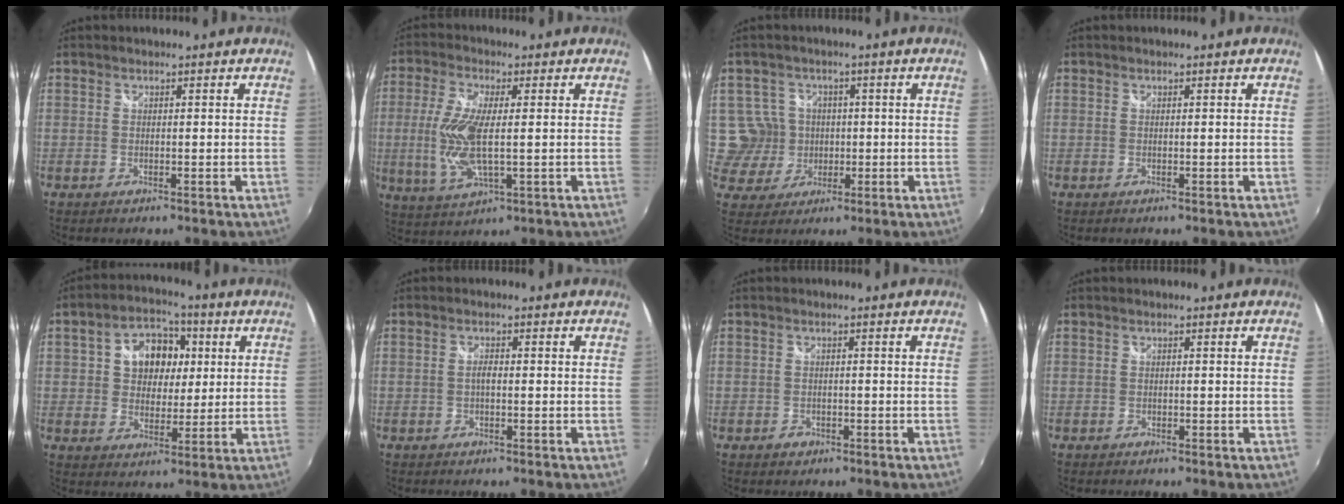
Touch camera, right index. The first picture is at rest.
{"total": 11.0, "force": [-0.3, 3.5, 10.4], "torque": [-0.220, -0.008, -0.002]}
{"total": 6.9, "force": [0.1, 6.9, 0.7], "torque": [-0.032, 0.018, 0.010]}
{"total": 0.0}
{"total": 11.1, "force": [2.5, 8.5, 6.6], "torque": [-0.132, 0.031, 0.045]}
{"total": 1.3, "force": [-0.4, 0.5, 1.1], "torque": [-0.022, 0.003, -0.009]}
{"total": 1.9, "force": [-1.0, 1.6, 0.3], "torque": [-0.007, 0.004, -0.014]}
{"total": 0.7, "force": [-0.6, 0.5, 0.1], "torque": [-0.003, -0.003, -0.010]}